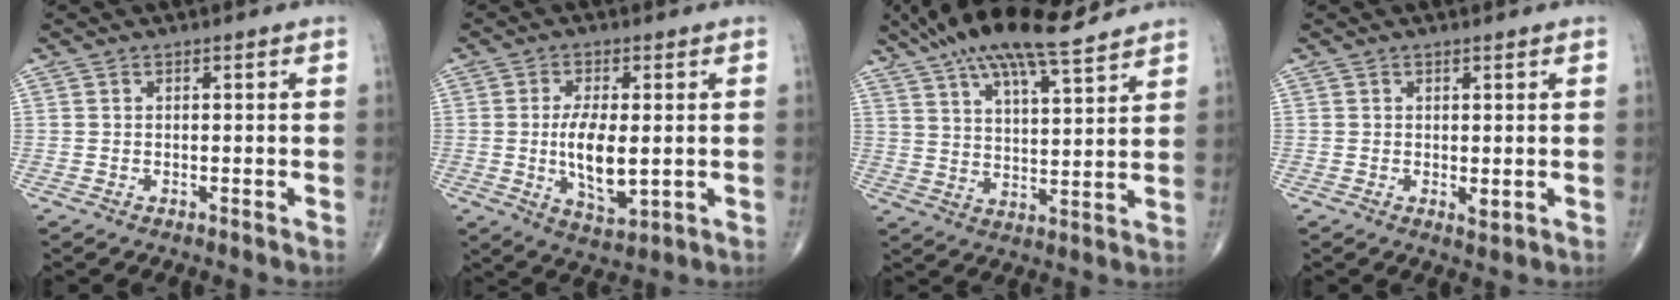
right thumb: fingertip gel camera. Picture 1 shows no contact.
{"total": 9.3, "force": [-0.3, 3.6, 8.6], "torque": [-0.154, -0.019, 0.002]}
{"total": 18.1, "force": [13.8, 4.2, 10.9], "torque": [-0.180, -0.029, 0.238]}
{"total": 1.7, "force": [0.1, 0.4, 1.6], "torque": [-0.024, -0.007, 0.004]}